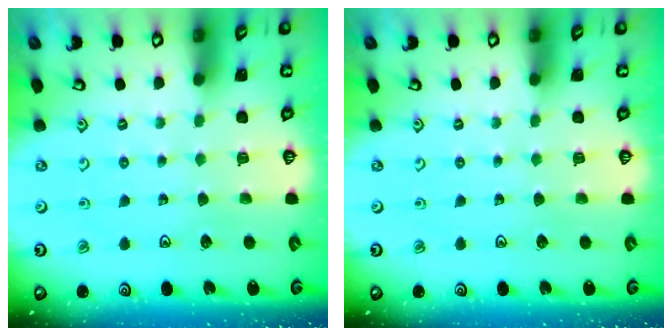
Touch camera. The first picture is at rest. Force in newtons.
{"total": 0.0}